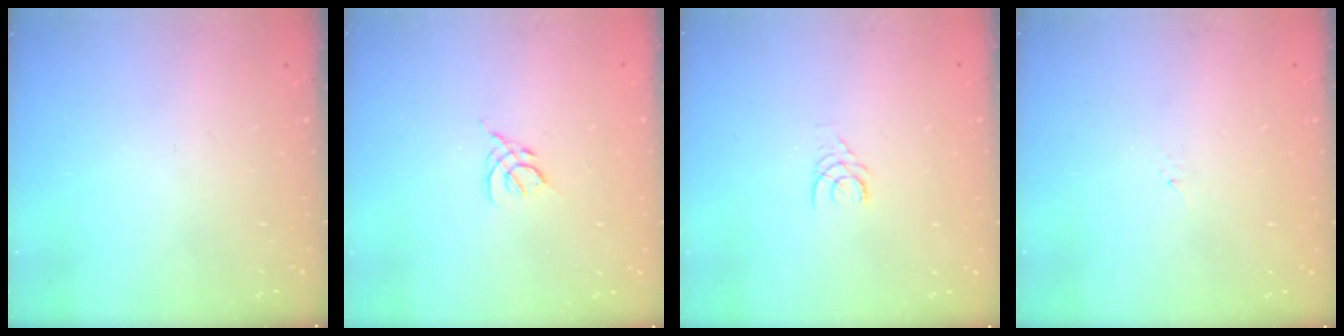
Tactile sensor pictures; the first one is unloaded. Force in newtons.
{"total": 2.8, "press": 2.8, "slide": 0.7}
{"total": 2.4, "press": 2.4, "slide": 0.2}
{"total": 1.2, "press": 1.1, "slide": 0.2}